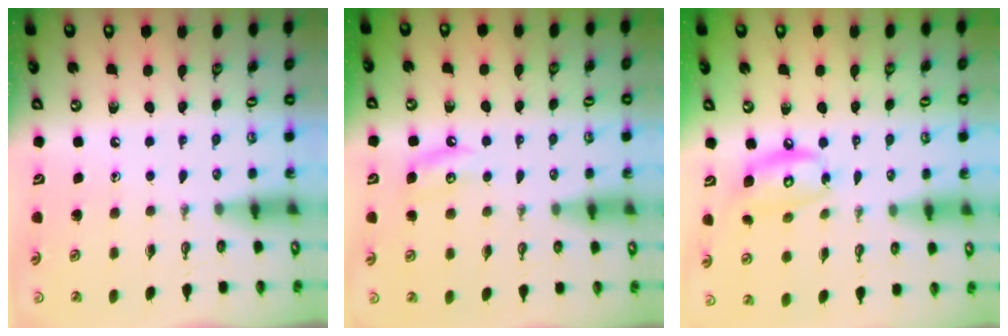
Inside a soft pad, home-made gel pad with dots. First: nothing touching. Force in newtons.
{"total": 4.8, "press": 4.8, "slide": 0.2}
{"total": 11.5, "press": 11.4, "slide": 1.0}